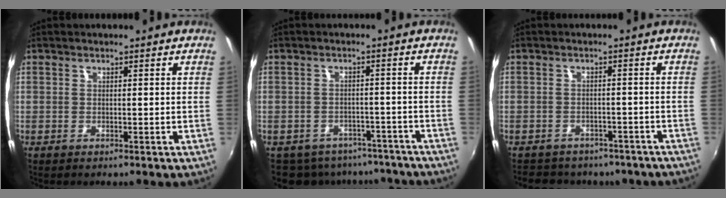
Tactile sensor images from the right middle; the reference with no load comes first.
{"total": 11.6, "force": [-9.5, 6.0, 2.9], "torque": [-0.066, 0.010, -0.109]}
{"total": 12.8, "force": [-10.4, 5.9, 4.4], "torque": [-0.099, 0.001, -0.126]}